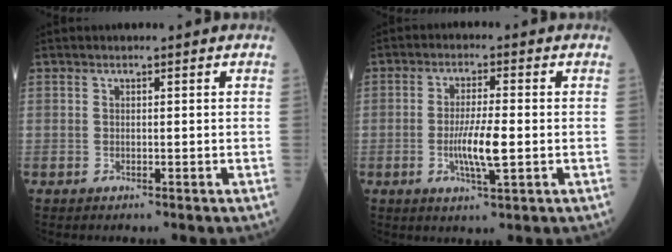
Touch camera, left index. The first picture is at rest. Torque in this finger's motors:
{"motor_torque": [1.10, 0.03, 0.23, 0.07]}